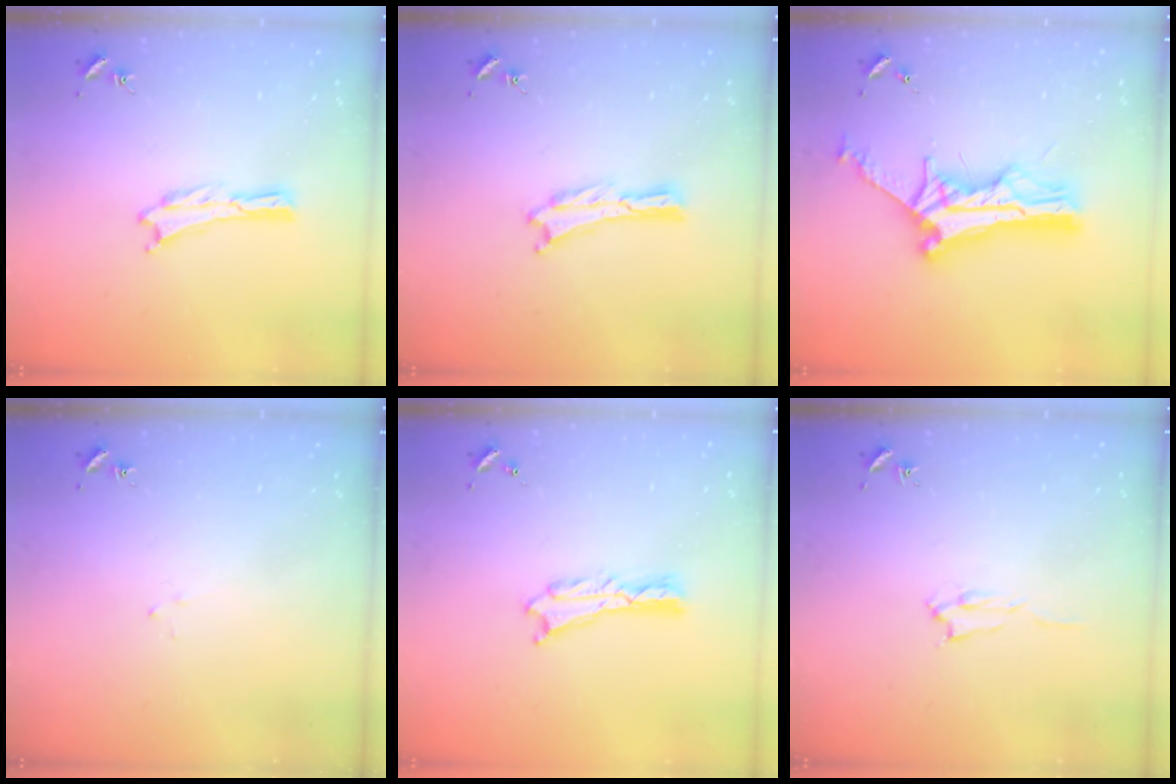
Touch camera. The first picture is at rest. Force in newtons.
{"total": 0.0}
{"total": 12.0, "press": 12.0, "slide": 0.8}
{"total": 1.8, "press": 1.8, "slide": 0.1}
{"total": 1.1, "press": 1.1, "slide": 0.2}
{"total": 1.4, "press": 1.4, "slide": 0.2}